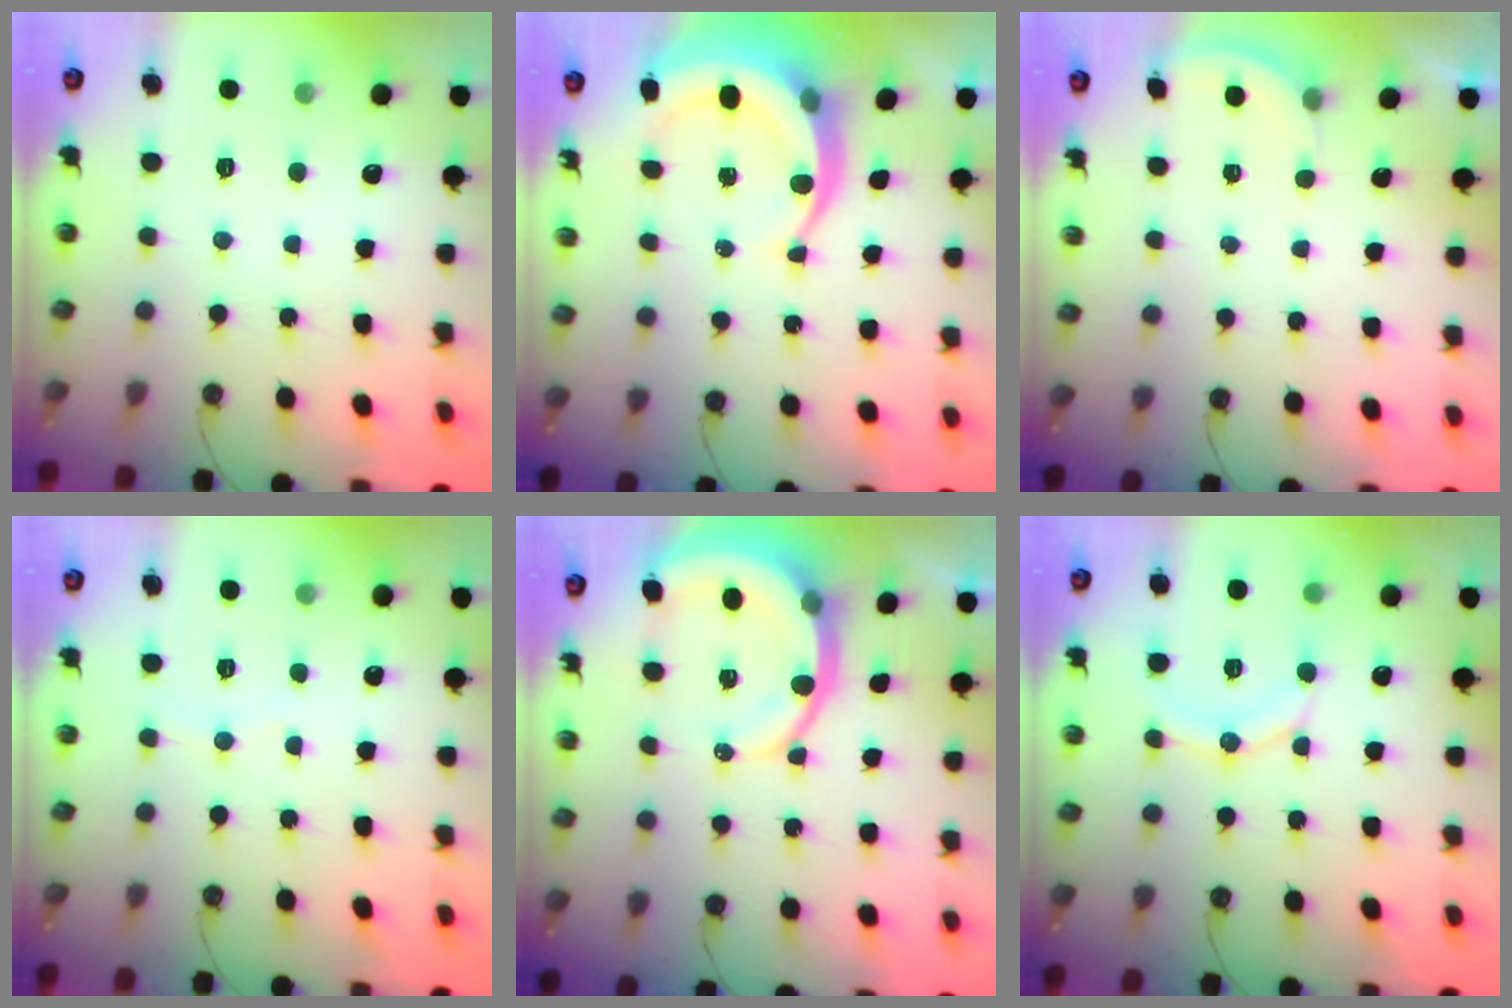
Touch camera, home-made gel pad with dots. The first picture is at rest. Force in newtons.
{"total": 9.1, "press": 9.0, "slide": 1.2}
{"total": 1.4, "press": 1.3, "slide": 0.5}
{"total": 3.2, "press": 3.1, "slide": 0.3}
{"total": 10.1, "press": 10.0, "slide": 1.3}
{"total": 11.8, "press": 11.5, "slide": 2.6}